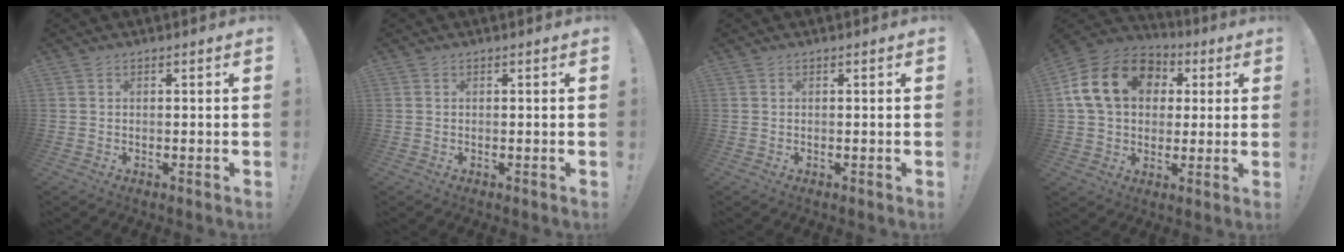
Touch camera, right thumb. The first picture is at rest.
{"total": 0.0}
{"total": 0.0}
{"total": 19.0, "force": [5.1, 14.3, 11.5], "torque": [-0.186, 0.000, 0.099]}